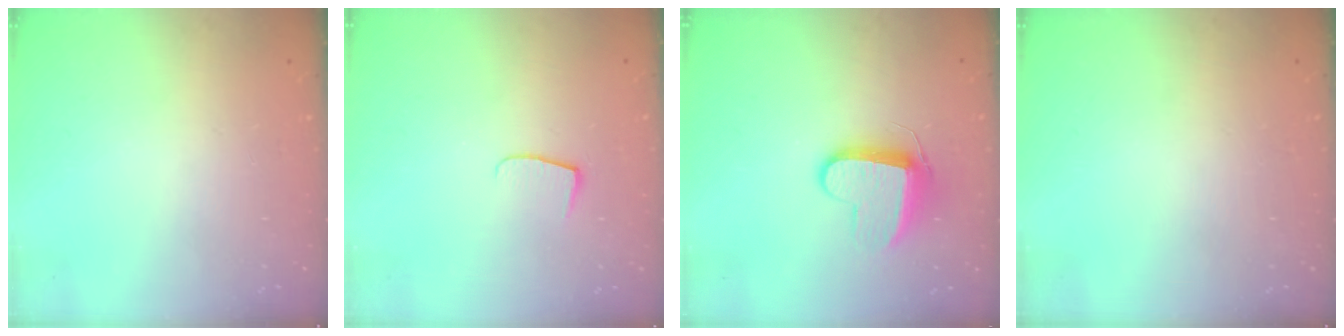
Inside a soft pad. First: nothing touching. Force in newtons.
{"total": 6.2, "press": 6.2, "slide": 0.4}
{"total": 9.4, "press": 9.4, "slide": 0.2}
{"total": 0.0}